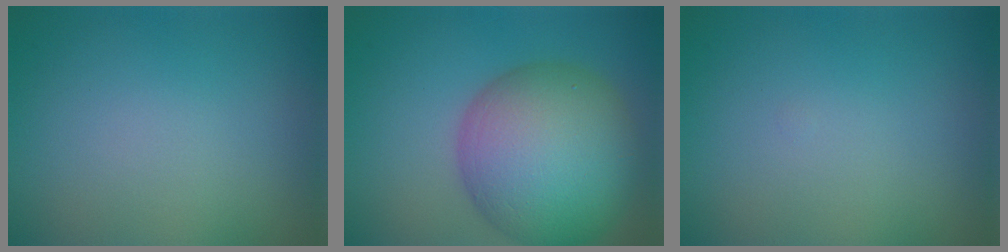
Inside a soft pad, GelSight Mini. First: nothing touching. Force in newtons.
{"total": 12.1, "press": 12.1, "slide": 0.5}
{"total": 0.0}